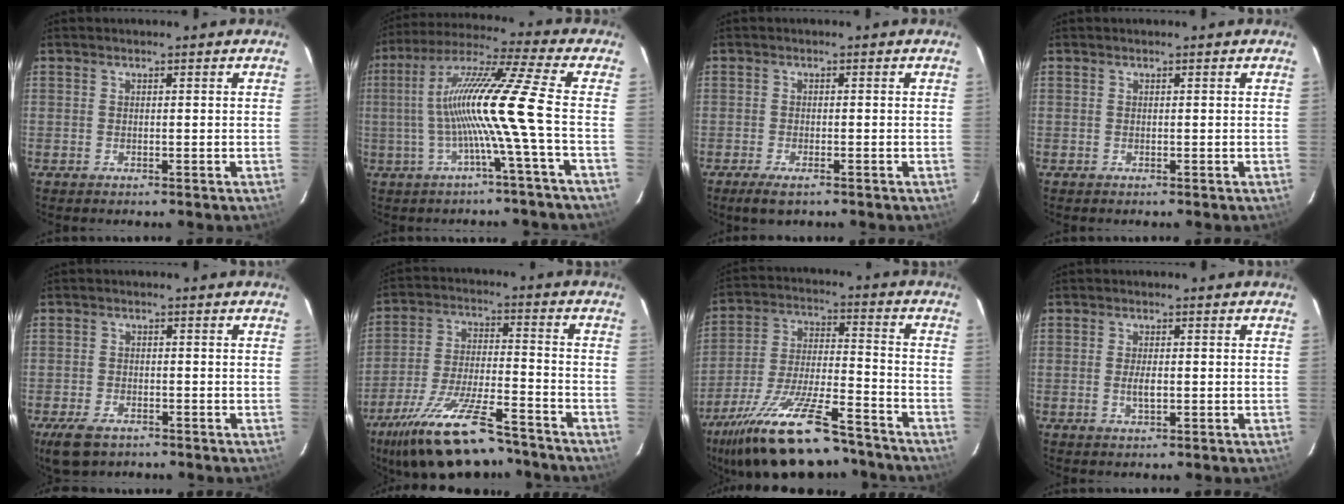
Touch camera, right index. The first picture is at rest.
{"total": 13.5, "force": [-2.4, -3.0, 13.0], "torque": [-0.234, 0.003, -0.044]}
{"total": 3.3, "force": [-2.4, 0.9, 2.2], "torque": [-0.049, -0.011, -0.042]}
{"total": 0.0}
{"total": 5.9, "force": [-4.0, 3.0, 3.1], "torque": [-0.082, -0.014, -0.071]}
{"total": 19.6, "force": [-15.6, 5.1, 10.9], "torque": [-0.218, -0.033, -0.253]}
{"total": 22.1, "force": [-17.1, 5.5, 12.9], "torque": [-0.251, -0.038, -0.274]}
{"total": 2.6, "force": [-0.4, 1.0, 2.4], "torque": [-0.046, -0.002, -0.006]}